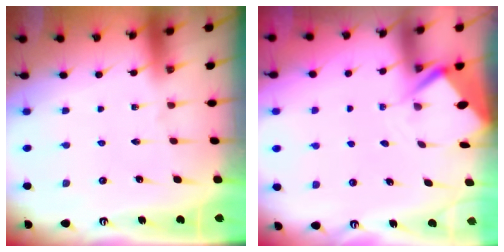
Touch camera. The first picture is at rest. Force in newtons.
{"total": 3.4, "press": 3.4, "slide": 0.3}